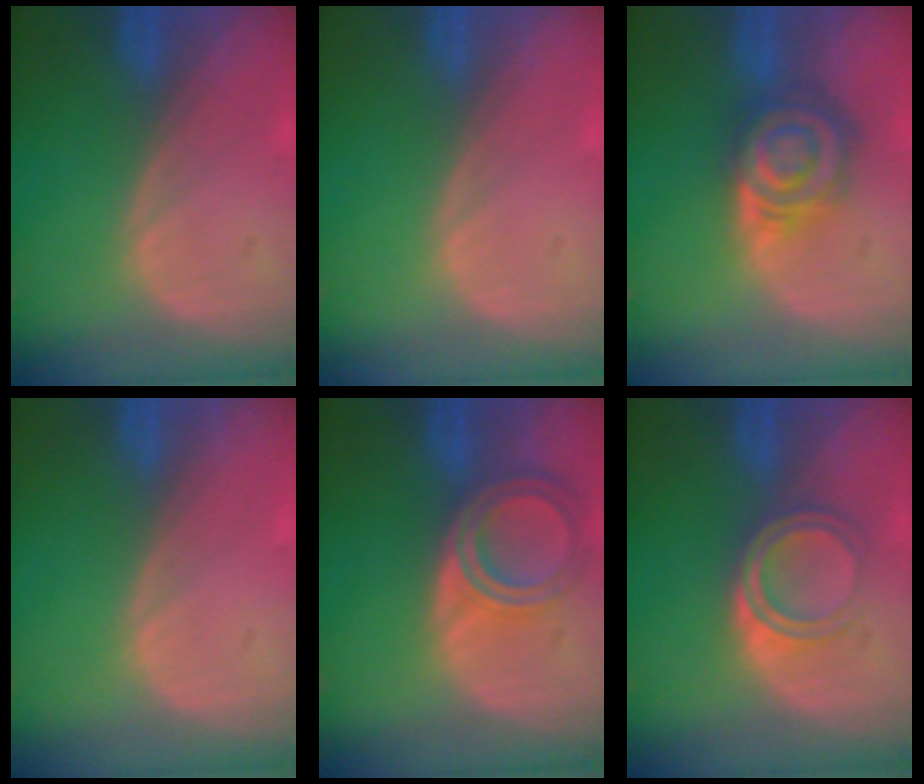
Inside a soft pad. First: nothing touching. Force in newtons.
{"total": 0.0}
{"total": 8.0, "press": 7.0, "slide": 3.9}
{"total": 0.0}
{"total": 6.5, "press": 5.8, "slide": 2.9}
{"total": 4.2, "press": 4.2, "slide": 0.3}